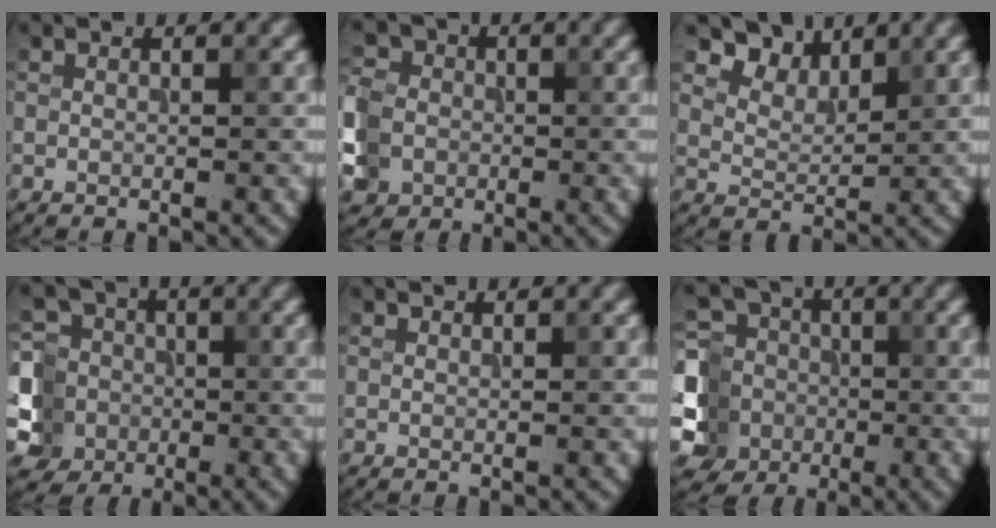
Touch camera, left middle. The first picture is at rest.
{"total": 10.0, "force": [-3.9, 8.3, 4.0], "torque": [-0.094, -0.023, -0.093]}
{"total": 3.8, "force": [3.0, 1.9, 1.4], "torque": [-0.034, -0.001, 0.057]}
{"total": 9.0, "force": [-3.1, 7.6, 3.5], "torque": [-0.073, 0.000, -0.075]}
{"total": 0.0}
{"total": 7.9, "force": [-2.1, 6.7, 3.6], "torque": [-0.078, 0.004, -0.052]}